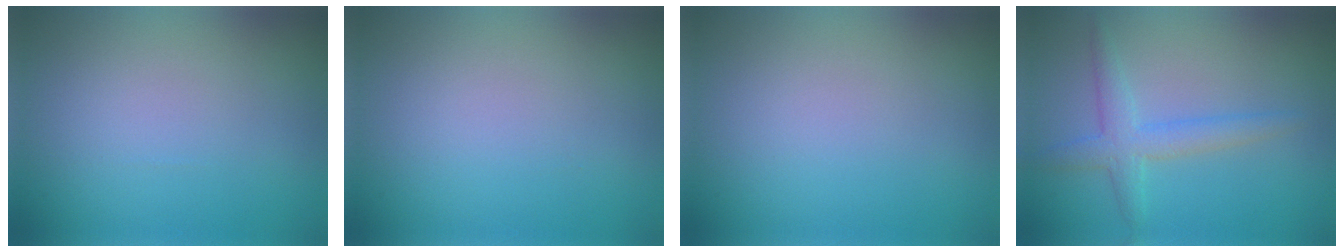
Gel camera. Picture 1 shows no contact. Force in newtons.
{"total": 0.0}
{"total": 0.0}
{"total": 3.0, "press": 3.0, "slide": 0.1}